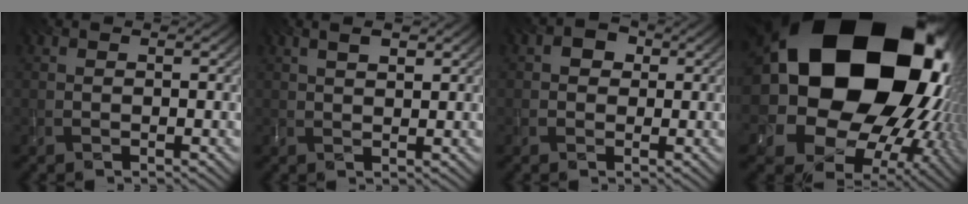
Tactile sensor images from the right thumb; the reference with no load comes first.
{"total": 2.7, "force": [1.6, 0.8, 2.1], "torque": [-0.044, 0.004, 0.032]}
{"total": 2.5, "force": [0.5, 2.2, 1.2], "torque": [-0.021, 0.008, 0.001]}
{"total": 25.4, "force": [5.1, 19.5, 15.5], "torque": [-0.311, -0.064, 0.098]}